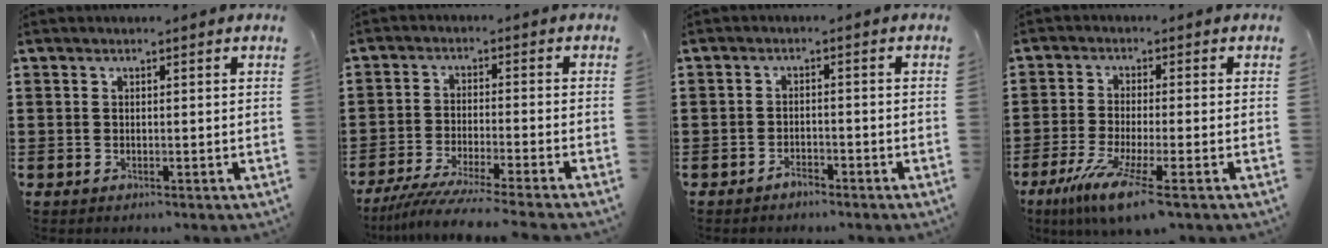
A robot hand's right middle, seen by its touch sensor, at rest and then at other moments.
{"total": 5.5, "force": [-5.0, -0.5, 2.1], "torque": [-0.056, -0.023, -0.099]}
{"total": 2.0, "force": [-1.9, 0.6, 0.3], "torque": [-0.012, 0.000, -0.038]}
{"total": 7.2, "force": [-4.5, 0.5, 5.6], "torque": [-0.116, -0.020, -0.081]}